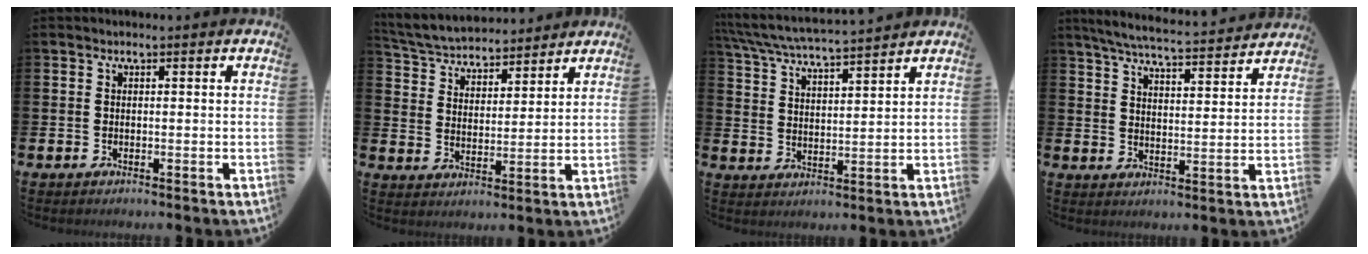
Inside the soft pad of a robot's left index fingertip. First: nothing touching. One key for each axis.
{"total": 5.2, "fx": 5.0, "fy": 1.1, "fz": 0.2, "tx": -0.029, "ty": -0.035, "tz": 0.087}
{"total": 5.8, "fx": 5.6, "fy": 0.2, "fz": 1.5, "tx": -0.052, "ty": -0.036, "tz": 0.098}
{"total": 5.9, "fx": 5.7, "fy": 0.2, "fz": 1.6, "tx": -0.045, "ty": -0.044, "tz": 0.097}